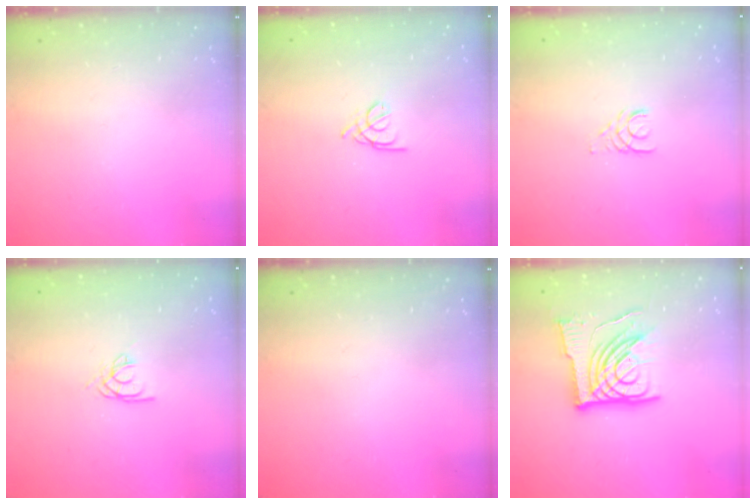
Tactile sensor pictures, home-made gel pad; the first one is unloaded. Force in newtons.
{"total": 1.8, "press": 1.7, "slide": 0.5}
{"total": 2.5, "press": 2.5, "slide": 0.3}
{"total": 3.4, "press": 3.4, "slide": 0.2}
{"total": 0.0}
{"total": 17.1, "press": 16.9, "slide": 2.3}